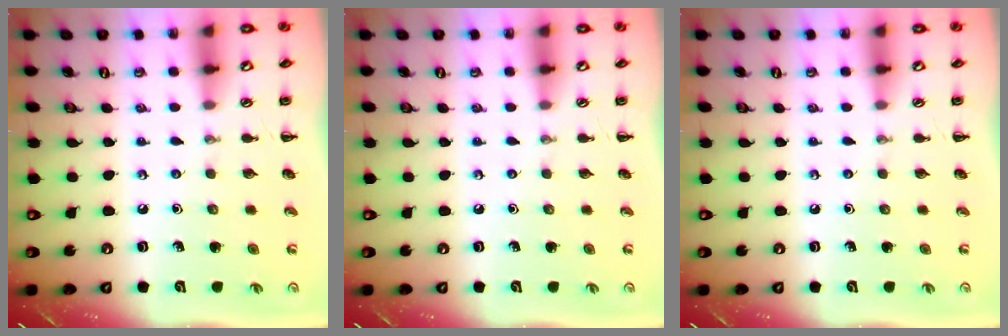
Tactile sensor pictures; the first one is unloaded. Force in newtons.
{"total": 0.0}
{"total": 0.0}